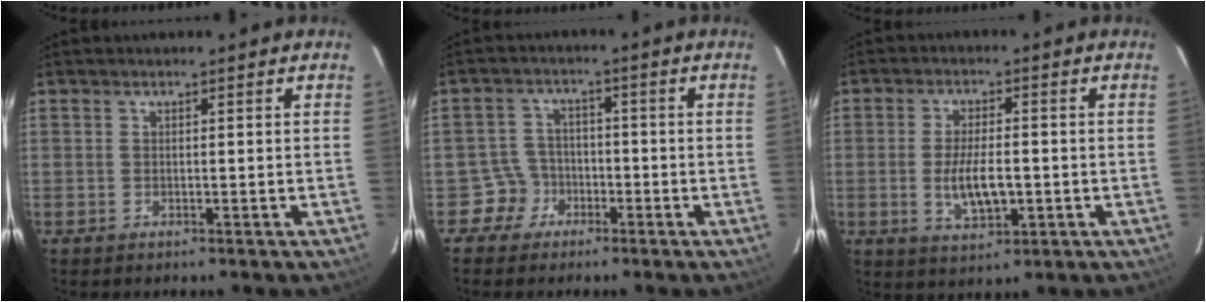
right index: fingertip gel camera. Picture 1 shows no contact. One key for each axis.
{"total": 4.4, "fx": -2.4, "fy": 3.7, "fz": -0.6, "tx": 0.011, "ty": 0.024, "tz": -0.044}
{"total": 7.4, "fx": -1.3, "fy": 3.0, "fz": 6.6, "tx": -0.130, "ty": -0.009, "tz": -0.018}